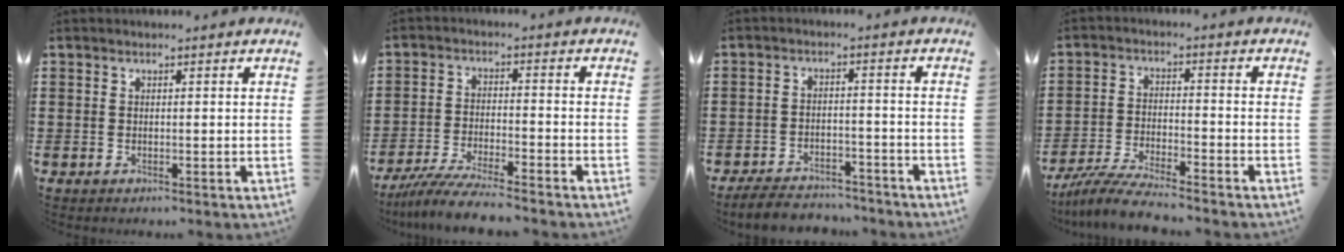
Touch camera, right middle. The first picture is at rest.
{"total": 6.3, "force": [-5.8, 0.2, 2.6], "torque": [-0.059, -0.012, -0.111]}
{"total": 4.4, "force": [-4.3, 0.7, 0.8], "torque": [-0.023, 0.002, -0.089]}
{"total": 6.4, "force": [-5.9, 0.1, 2.3], "torque": [-0.055, -0.013, -0.115]}